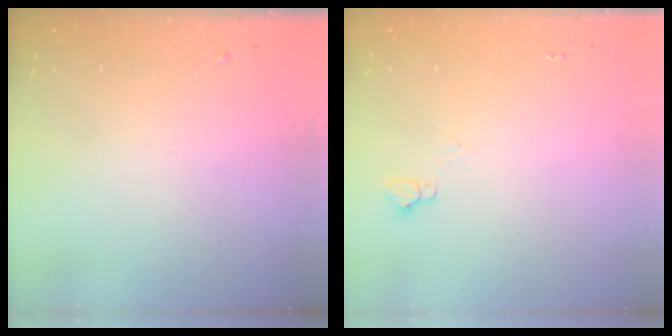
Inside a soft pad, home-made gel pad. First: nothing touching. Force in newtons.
{"total": 3.1, "press": 3.0, "slide": 0.3}